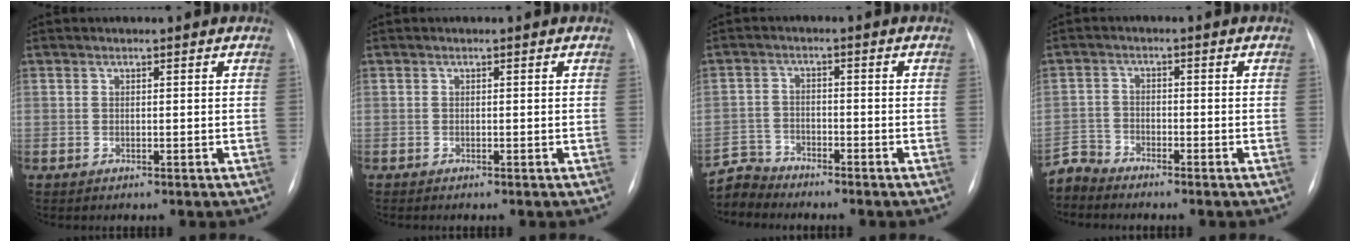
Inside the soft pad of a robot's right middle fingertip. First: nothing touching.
{"total": 0.0}
{"total": 4.5, "force": [-4.3, 0.4, -1.2], "torque": [0.025, -0.005, -0.084]}
{"total": 3.5, "force": [-3.4, 0.1, -0.8], "torque": [0.018, -0.014, -0.070]}